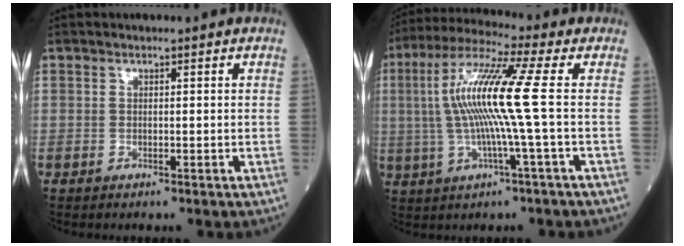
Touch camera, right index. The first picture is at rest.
{"total": 12.9, "force": [0.9, -0.8, 12.8], "torque": [-0.263, 0.012, 0.012]}